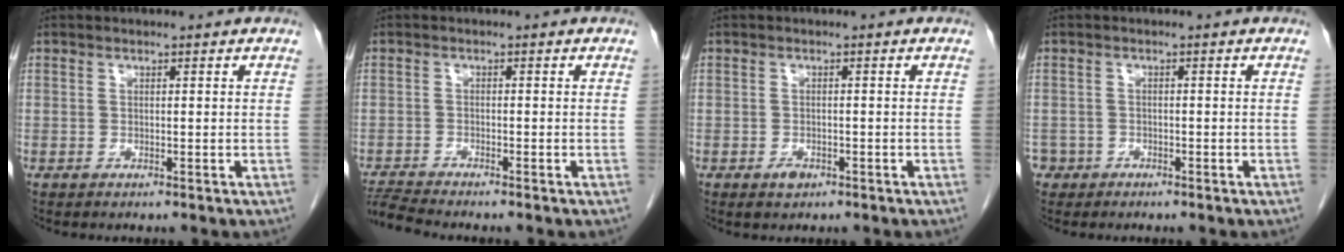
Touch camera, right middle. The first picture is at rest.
{"total": 3.8, "force": [-3.6, -1.1, 0.5], "torque": [-0.015, -0.018, -0.068]}
{"total": 1.6, "force": [-0.9, 0.9, 0.9], "torque": [-0.015, 0.002, -0.010]}
{"total": 2.3, "force": [-1.5, 1.8, -0.2], "torque": [-0.001, 0.009, -0.028]}